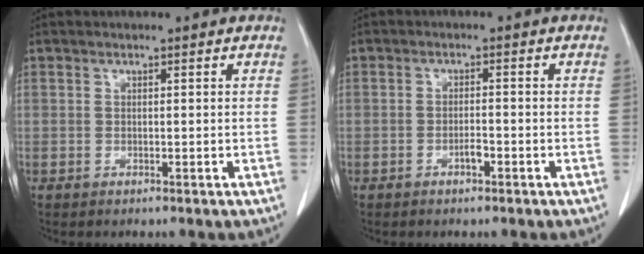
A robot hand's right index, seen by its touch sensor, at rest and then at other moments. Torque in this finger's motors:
{"motor_torque": [-0.11, 0.08, -0.03, 0.01]}